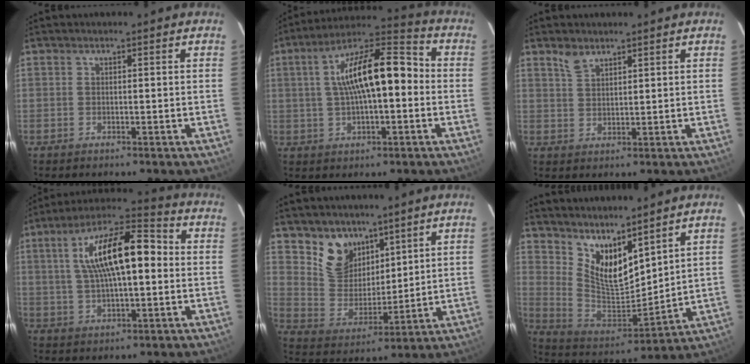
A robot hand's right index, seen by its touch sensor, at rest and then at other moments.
{"total": 15.5, "force": [0.5, 5.7, 14.4], "torque": [-0.243, 0.032, 0.005]}
{"total": 3.3, "force": [2.5, 1.5, 1.5], "torque": [-0.027, 0.004, 0.050]}
{"total": 16.4, "force": [2.0, 6.0, 15.2], "torque": [-0.265, 0.031, 0.030]}
{"total": 10.3, "force": [6.9, 6.9, 3.3], "torque": [-0.065, 0.000, 0.145]}
{"total": 13.4, "force": [9.6, 5.0, 7.9], "torque": [-0.144, -0.015, 0.189]}